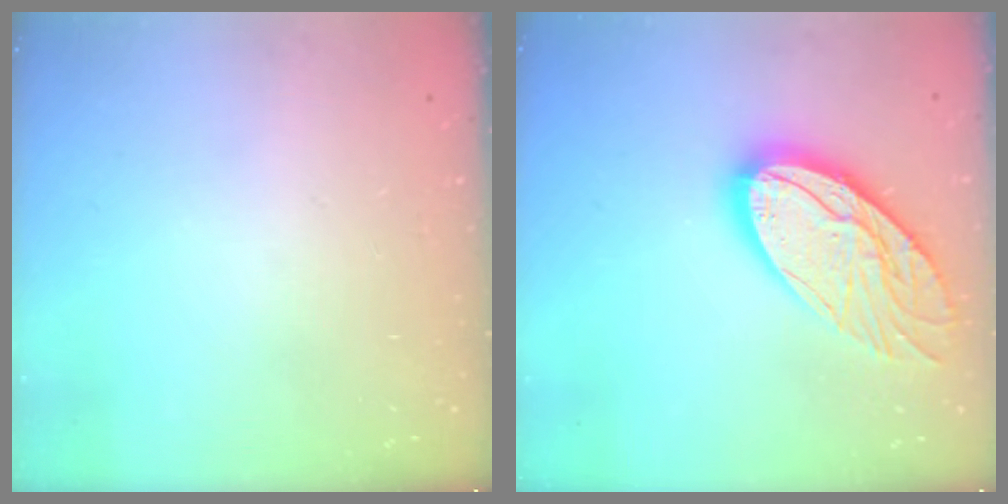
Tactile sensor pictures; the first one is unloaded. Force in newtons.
{"total": 19.1, "press": 19.0, "slide": 1.8}